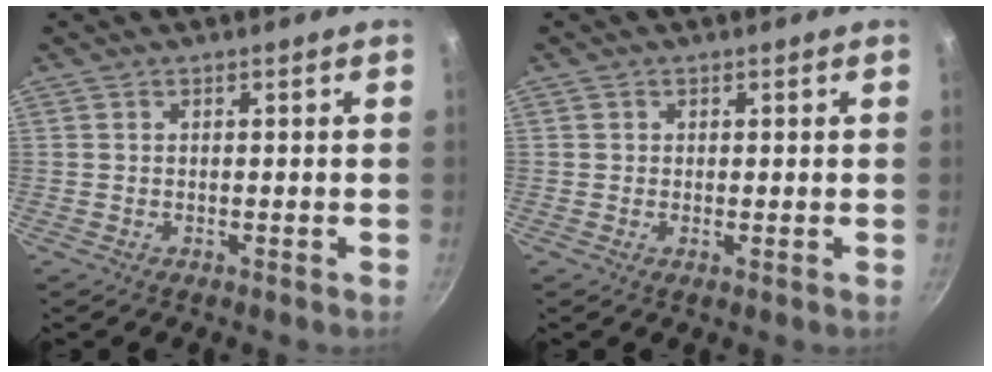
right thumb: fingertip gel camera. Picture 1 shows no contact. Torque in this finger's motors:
{"motor_torque": [-0.07, -0.24, -0.49, 0.12, -0.01]}